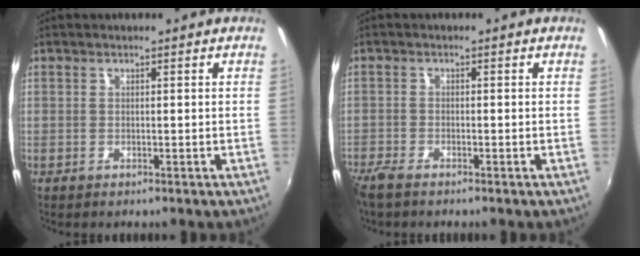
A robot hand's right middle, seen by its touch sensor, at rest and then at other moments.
{"total": 3.8, "force": [-3.2, 0.8, 1.8], "torque": [-0.049, -0.017, -0.065]}